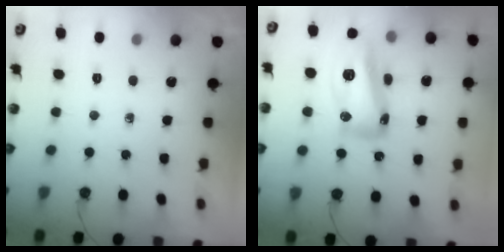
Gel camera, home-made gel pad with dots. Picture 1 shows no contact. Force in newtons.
{"total": 17.2, "press": 17.0, "slide": 2.2}